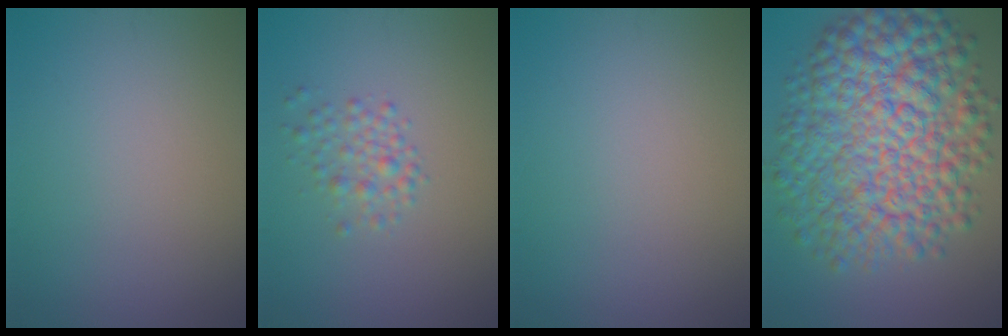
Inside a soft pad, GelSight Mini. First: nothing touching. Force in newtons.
{"total": 2.1, "press": 2.1, "slide": 0.1}
{"total": 0.0}
{"total": 12.5, "press": 12.5, "slide": 0.1}